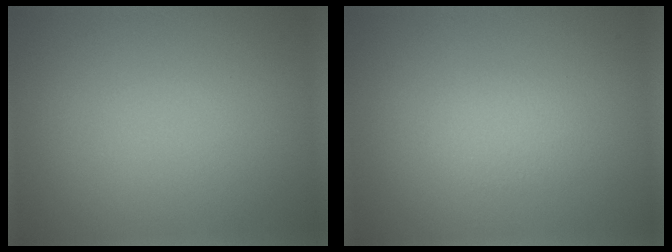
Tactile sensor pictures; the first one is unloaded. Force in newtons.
{"total": 1.1, "press": 1.1, "slide": 0.1}